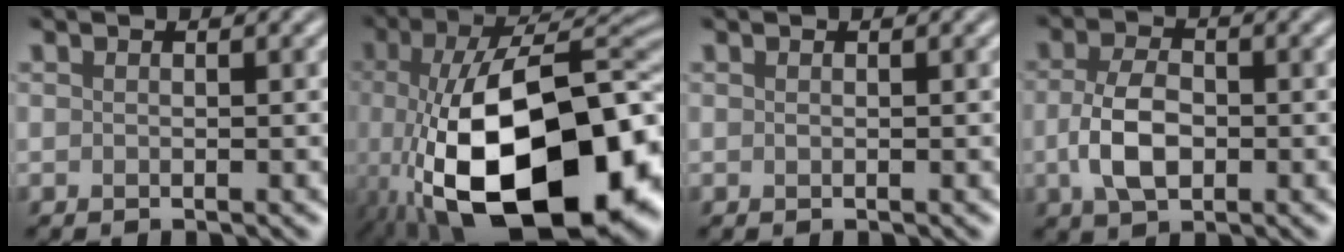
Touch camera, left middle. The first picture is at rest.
{"total": 18.8, "force": [-5.2, 9.1, 15.6], "torque": [-0.255, -0.025, -0.078]}
{"total": 0.0}
{"total": 4.4, "force": [-0.7, 2.7, 3.4], "torque": [-0.074, -0.001, -0.015]}